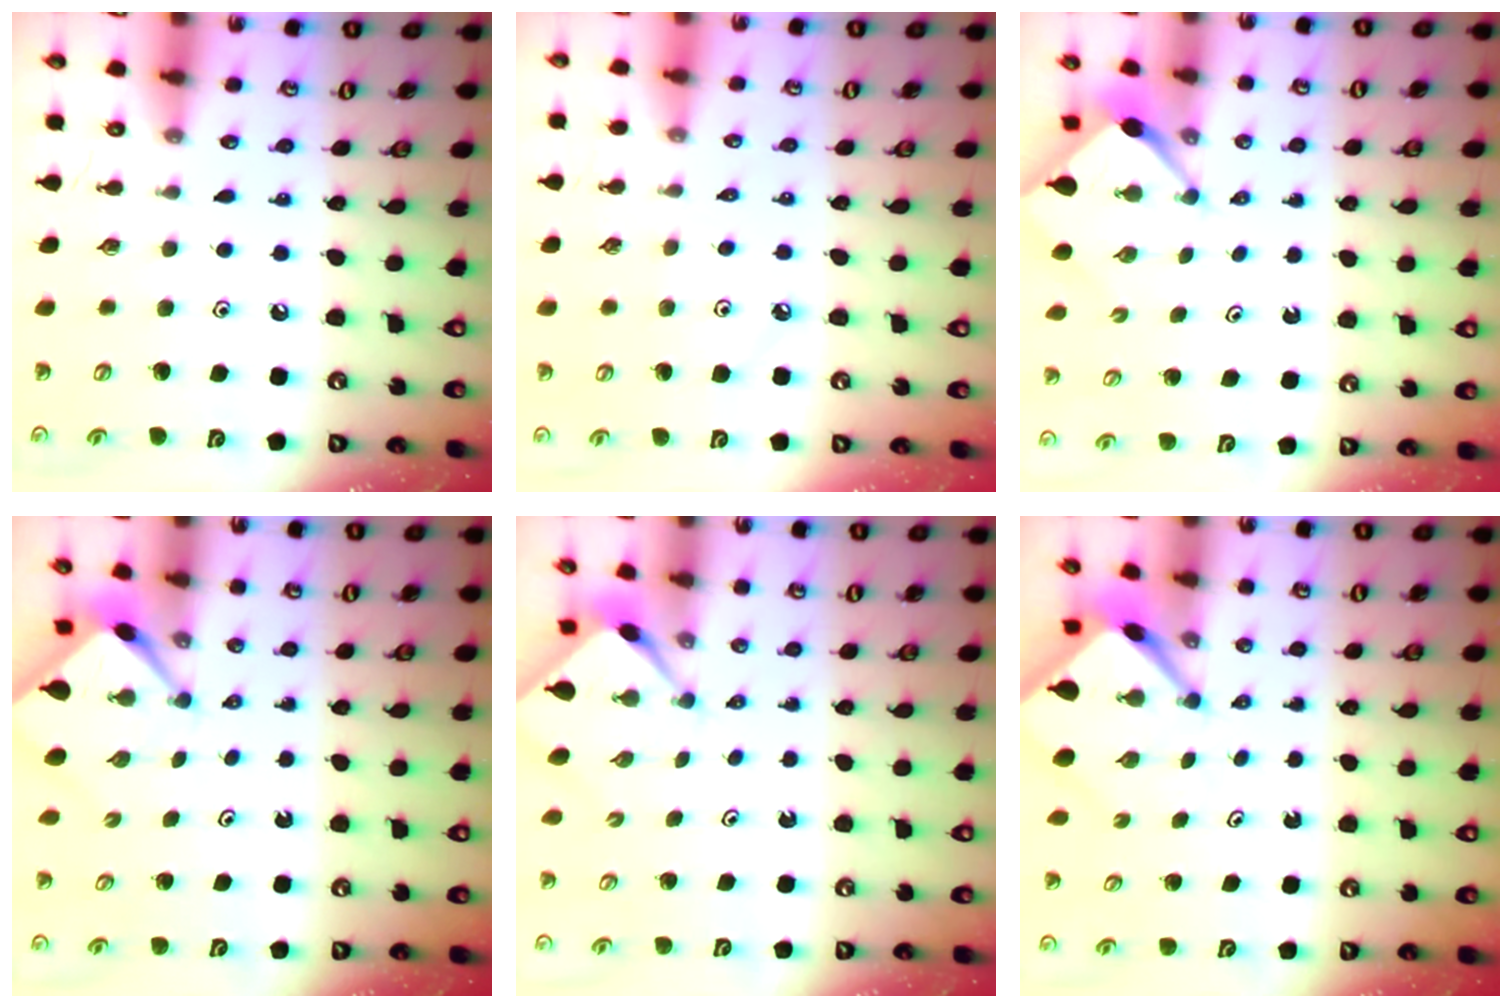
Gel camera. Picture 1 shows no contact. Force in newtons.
{"total": 2.3, "press": 2.2, "slide": 0.5}
{"total": 2.5, "press": 2.4, "slide": 0.3}
{"total": 2.4, "press": 2.4, "slide": 0.3}
{"total": 2.2, "press": 2.2, "slide": 0.2}
{"total": 3.8, "press": 3.8, "slide": 0.2}